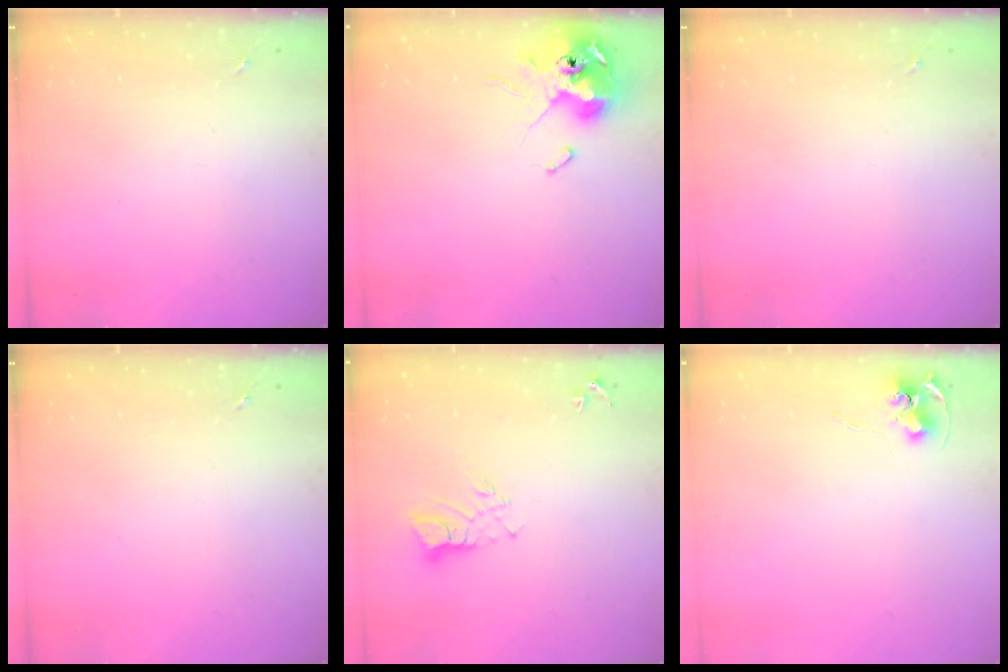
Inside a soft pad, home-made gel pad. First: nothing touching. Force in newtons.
{"total": 11.6, "press": 11.4, "slide": 2.1}
{"total": 0.0}
{"total": 0.0}
{"total": 7.7, "press": 7.7, "slide": 0.7}
{"total": 6.9, "press": 6.9, "slide": 0.5}